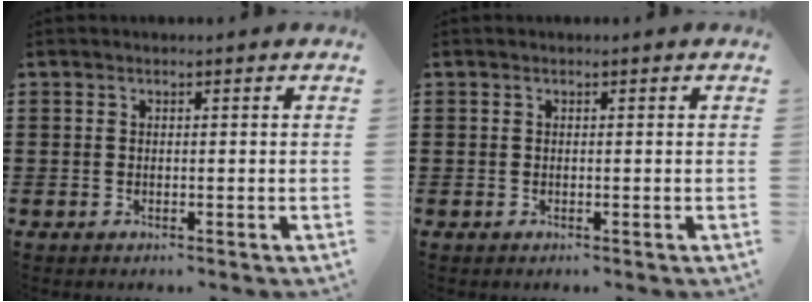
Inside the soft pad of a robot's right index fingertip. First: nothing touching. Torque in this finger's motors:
{"motor_torque": [0.00, 0.00, 0.00, 0.00]}